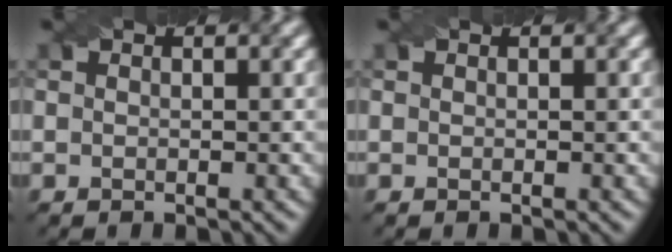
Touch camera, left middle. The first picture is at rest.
{"total": 0.0}